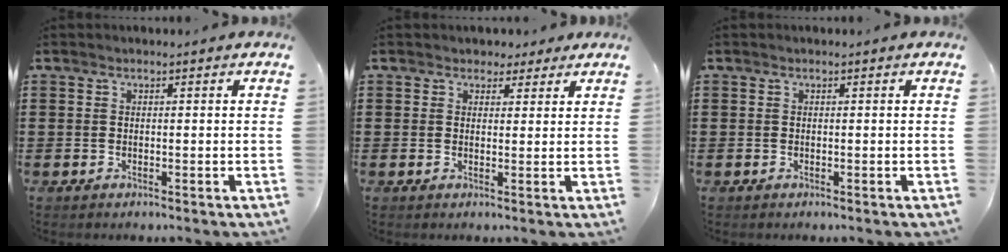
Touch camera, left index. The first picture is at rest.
{"total": 2.2, "force": [1.7, 1.5, 0.2], "torque": [-0.004, 0.005, 0.029]}
{"total": 0.0}